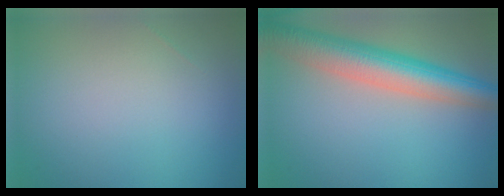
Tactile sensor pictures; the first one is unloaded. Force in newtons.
{"total": 7.1, "press": 7.1, "slide": 0.0}